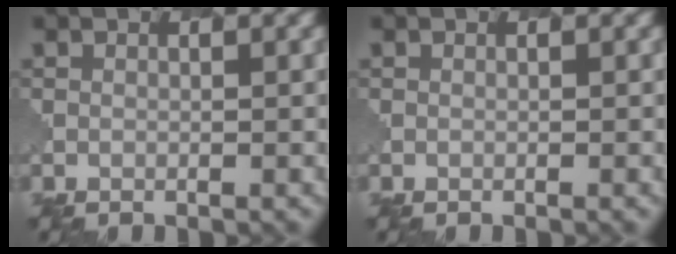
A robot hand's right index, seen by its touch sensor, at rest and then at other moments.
{"total": 0.0}